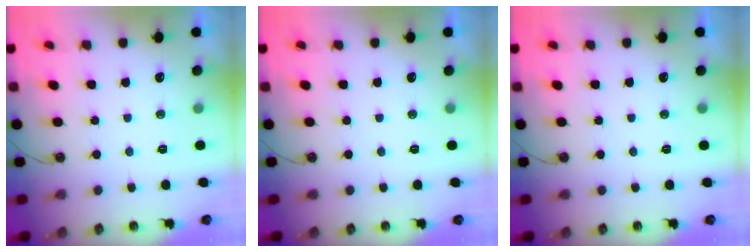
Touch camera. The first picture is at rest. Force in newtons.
{"total": 0.0}
{"total": 0.0}